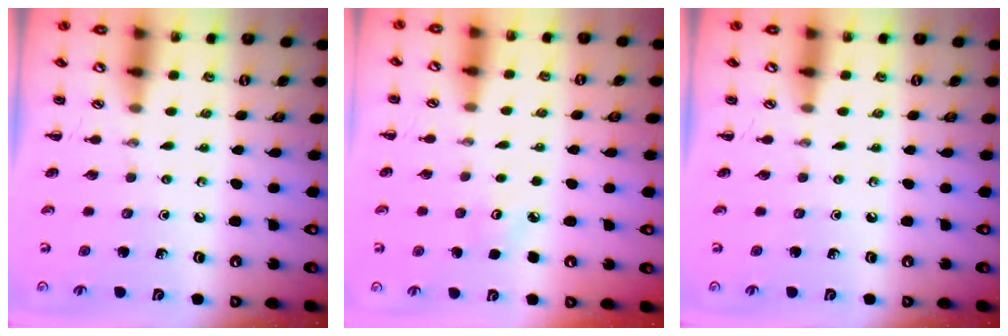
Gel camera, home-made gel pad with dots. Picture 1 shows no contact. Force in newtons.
{"total": 2.8, "press": 2.7, "slide": 0.8}
{"total": 0.0}